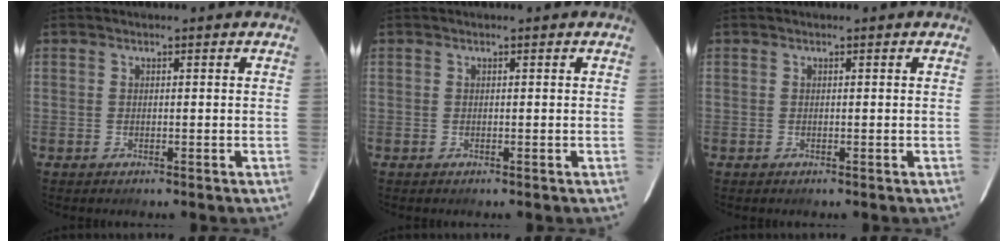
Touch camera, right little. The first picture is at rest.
{"total": 0.0}
{"total": 0.0}